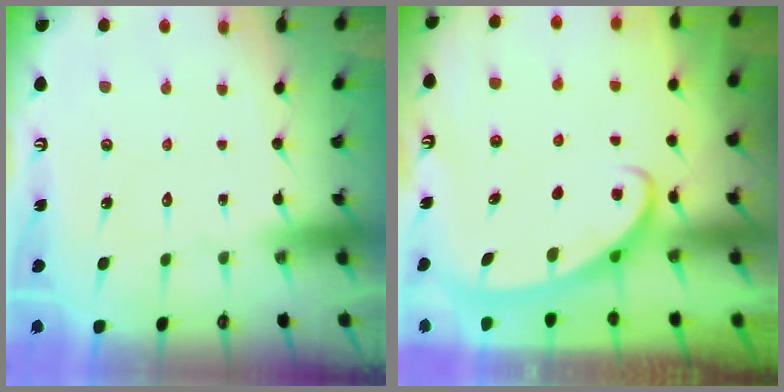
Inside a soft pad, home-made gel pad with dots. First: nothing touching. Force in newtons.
{"total": 2.7, "press": 2.6, "slide": 0.4}